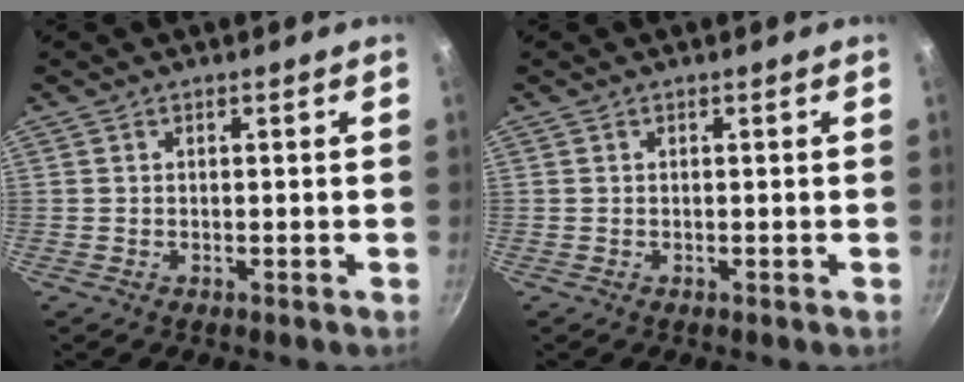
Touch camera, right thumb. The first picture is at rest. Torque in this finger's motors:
{"motor_torque": [0.01, 0.01, -0.06, -0.02, 0.00]}